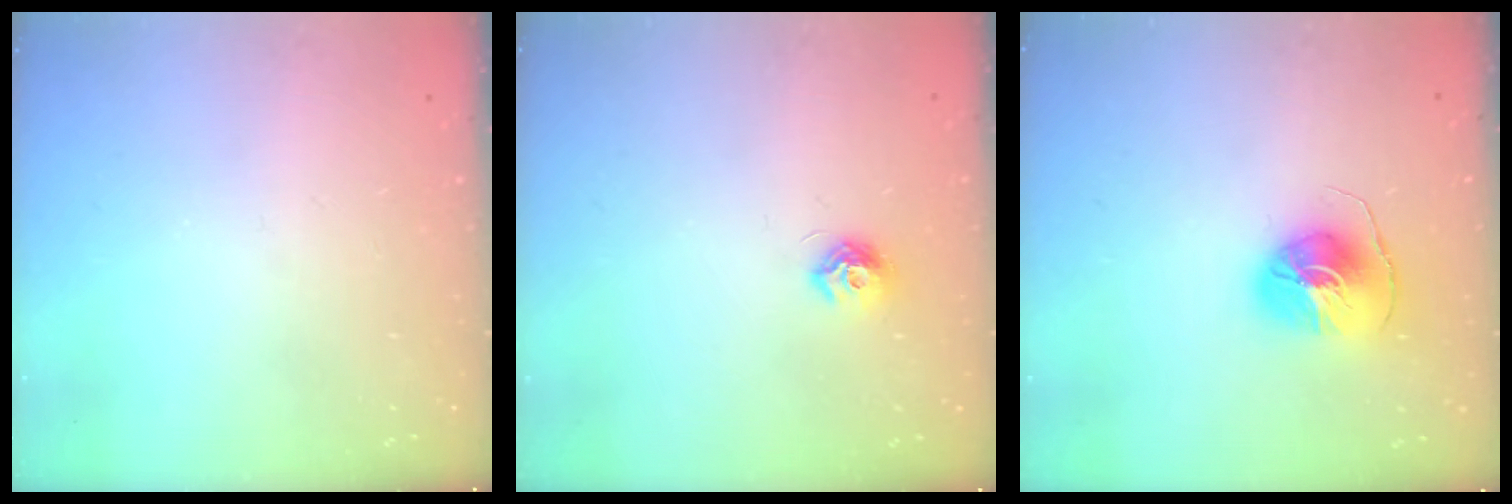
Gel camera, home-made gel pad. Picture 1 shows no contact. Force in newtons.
{"total": 7.5, "press": 7.5, "slide": 0.6}
{"total": 8.4, "press": 8.4, "slide": 0.2}